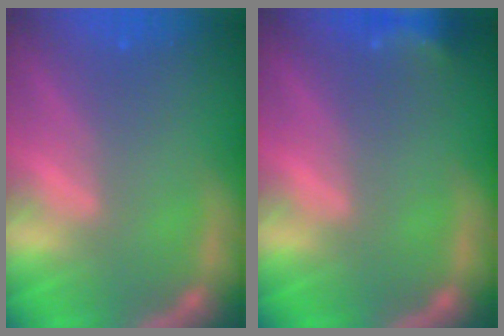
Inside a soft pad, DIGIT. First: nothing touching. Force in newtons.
{"total": 3.4}